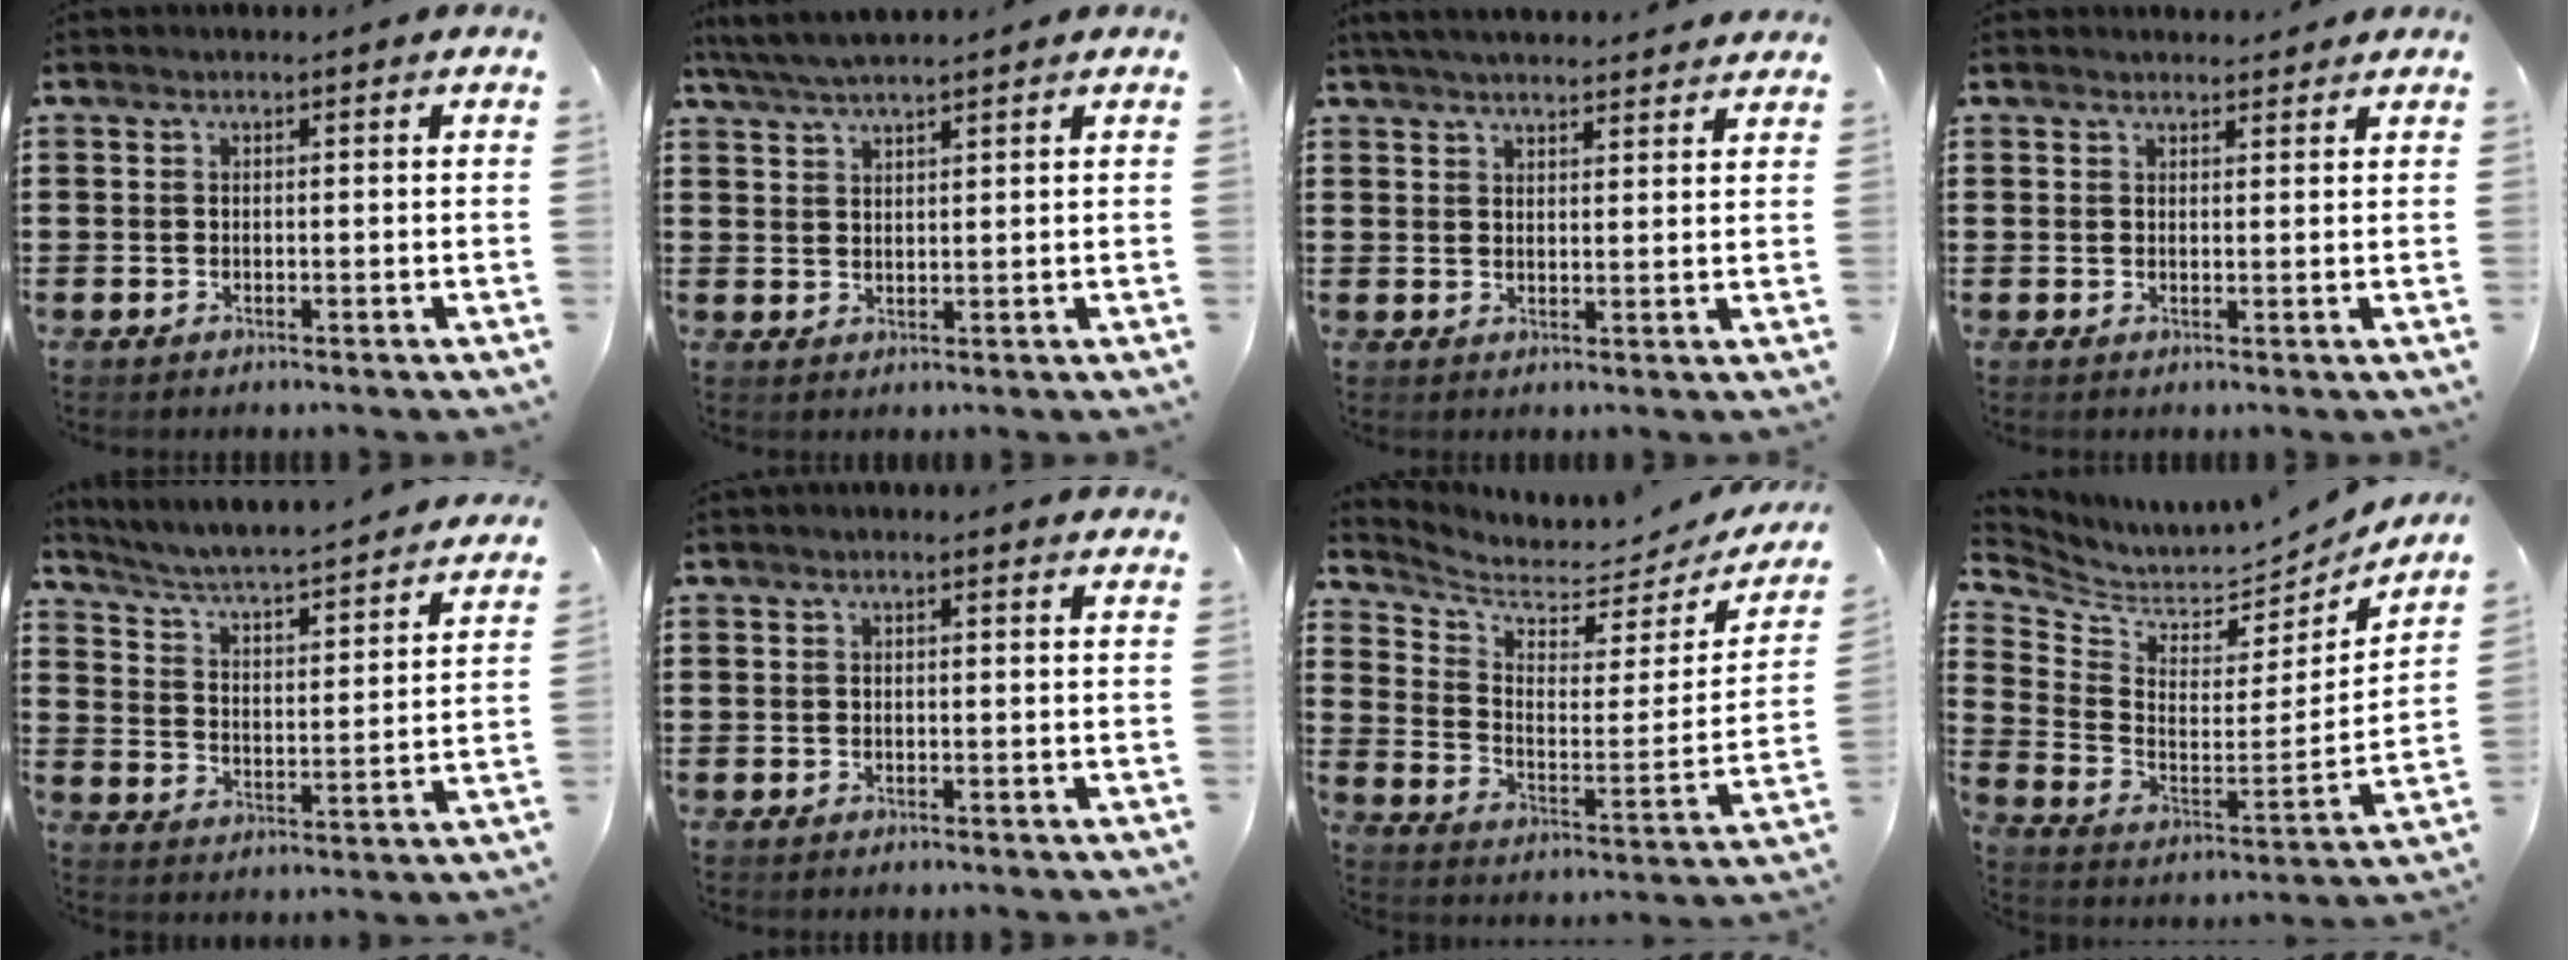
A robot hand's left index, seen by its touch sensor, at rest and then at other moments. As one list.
[{"total": 3.7, "force": [3.4, 0.0, 1.5], "torque": [-0.038, -0.004, 0.062]}, {"total": 3.7, "force": [3.6, -0.2, 0.8], "torque": [-0.026, -0.011, 0.065]}, {"total": 1.6, "force": [1.6, 0.3, 0.1], "torque": [-0.006, 0.002, 0.031]}, {"total": 3.6, "force": [3.4, -0.3, 1.4], "torque": [-0.047, -0.039, 0.045]}, {"total": 0.9, "force": [0.5, 0.1, 0.8], "torque": [-0.016, 0.002, 0.008]}, {"total": 4.4, "force": [4.0, 1.2, 1.5], "torque": [-0.056, -0.041, 0.065]}, {"total": 4.5, "force": [4.0, 1.6, 1.2], "torque": [-0.053, -0.047, 0.065]}]